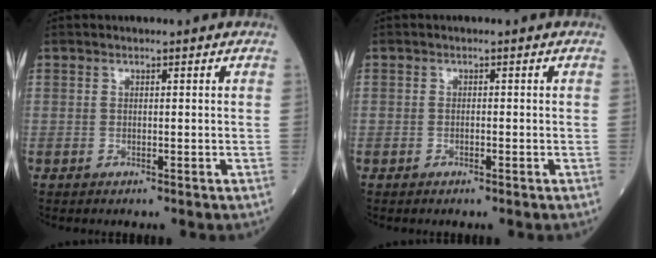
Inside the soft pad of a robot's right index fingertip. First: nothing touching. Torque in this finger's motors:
{"motor_torque": [-0.21, 0.12, -0.07, -0.01]}